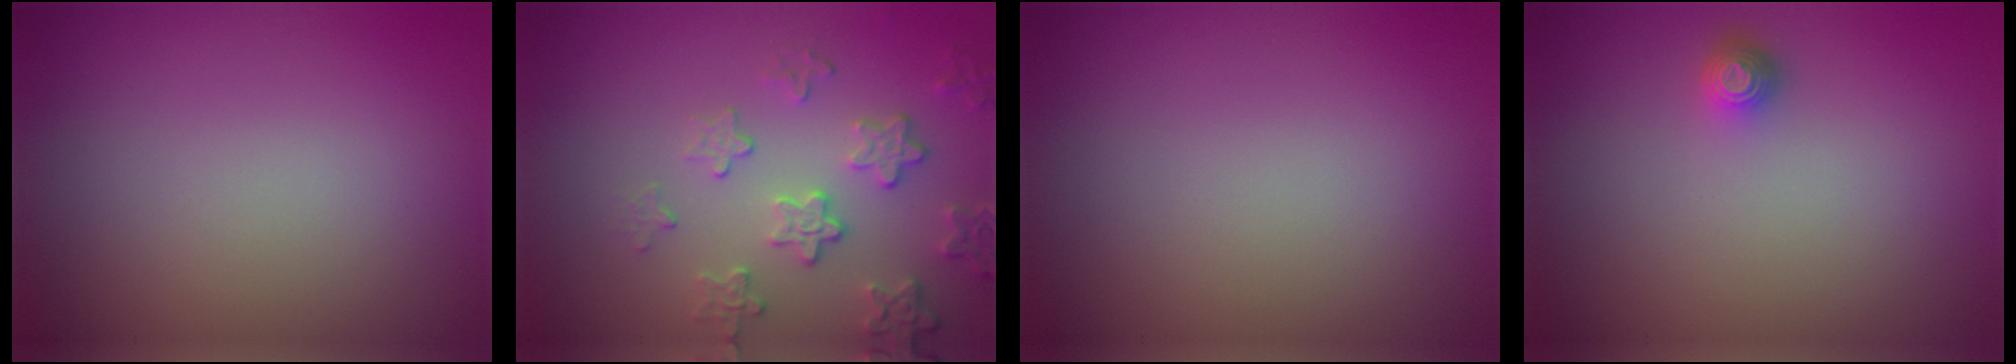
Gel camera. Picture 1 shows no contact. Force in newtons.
{"total": 4.1, "press": 3.2, "slide": 2.5}
{"total": 0.0}
{"total": 1.3, "press": 1.1, "slide": 0.8}